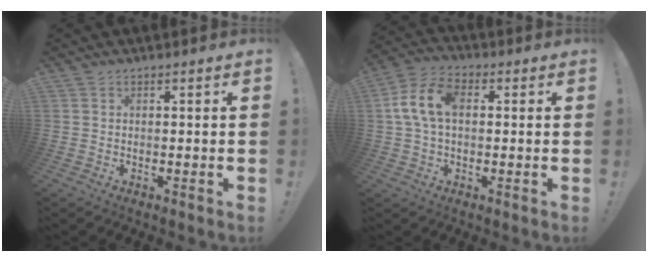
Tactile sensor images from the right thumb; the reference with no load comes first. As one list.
[{"total": 10.8, "force": [1.2, 6.7, 8.4], "torque": [-0.172, 0.011, 0.024]}]